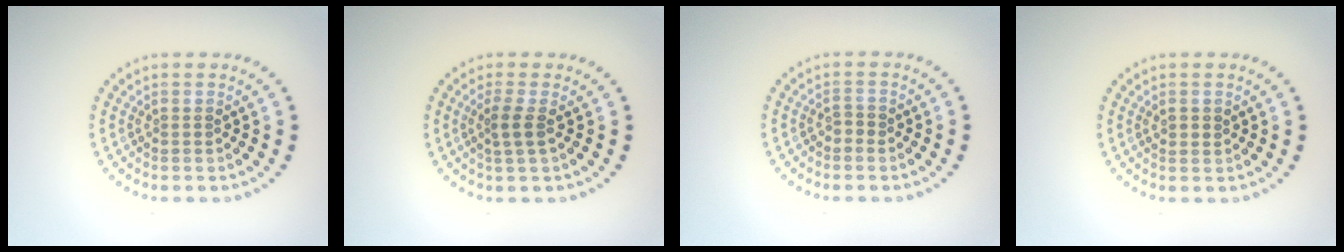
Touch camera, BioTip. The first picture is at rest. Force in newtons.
{"total": 1.7, "press": 1.4, "slide": 1.0}
{"total": 0.9, "press": 0.8, "slide": 0.4}
{"total": 1.0, "press": 1.0, "slide": 0.3}